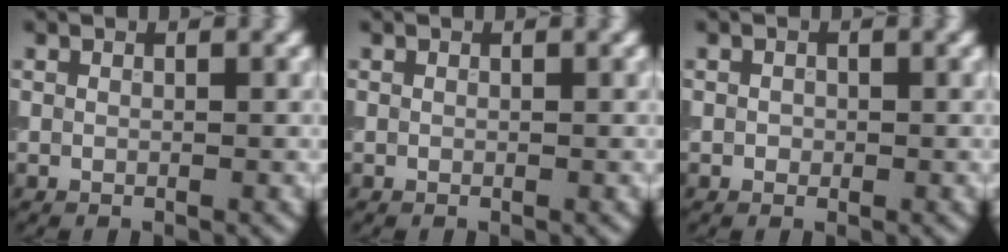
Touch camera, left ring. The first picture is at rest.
{"total": 0.0}
{"total": 0.6, "force": [-0.1, 0.6, 0.3], "torque": [-0.001, -0.002, -0.005]}